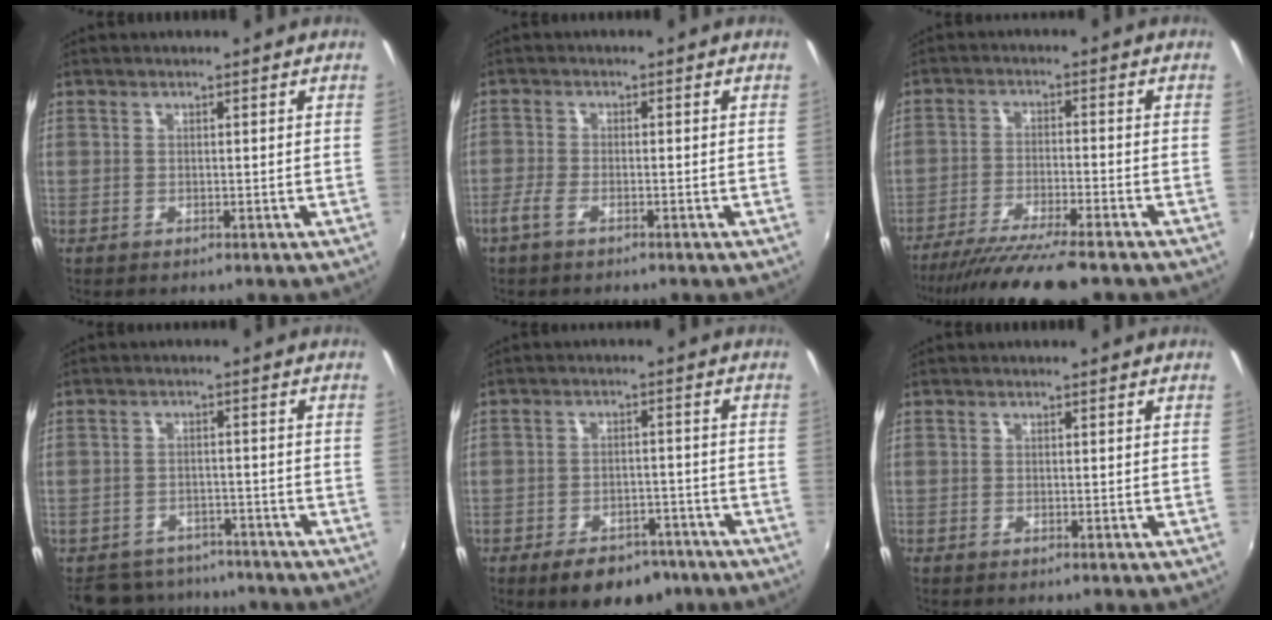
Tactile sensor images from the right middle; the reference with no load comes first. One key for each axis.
{"total": 3.2, "fx": -2.1, "fy": 1.0, "fz": 2.2, "tx": -0.057, "ty": -0.005, "tz": -0.043}
{"total": 12.8, "fx": -10.9, "fy": 1.0, "fz": 6.8, "tx": -0.140, "ty": -0.031, "tz": -0.180}
{"total": 11.2, "fx": -9.6, "fy": 5.0, "fz": 2.8, "tx": -0.075, "ty": 0.004, "tz": -0.136}
{"total": 10.1, "fx": -7.1, "fy": 5.4, "fz": 4.8, "tx": -0.101, "ty": 0.005, "tz": -0.092}
{"total": 0.0}